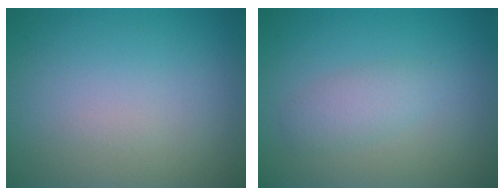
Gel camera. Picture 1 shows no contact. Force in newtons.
{"total": 1.9, "press": 1.9, "slide": 0.0}